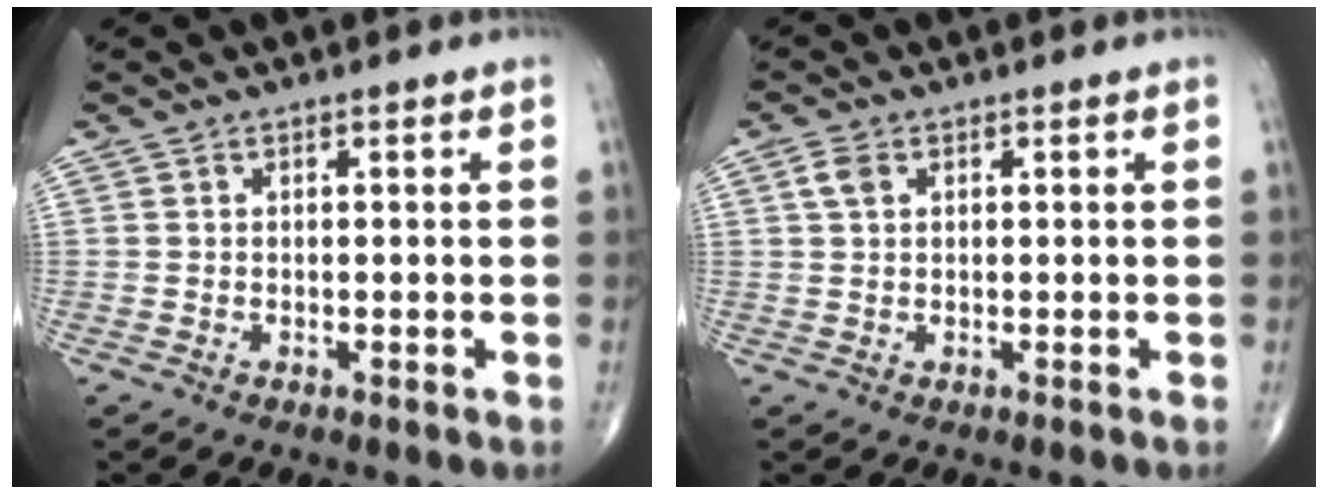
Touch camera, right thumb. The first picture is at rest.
{"total": 2.5, "force": [1.0, 1.6, 1.7], "torque": [-0.033, 0.007, 0.020]}